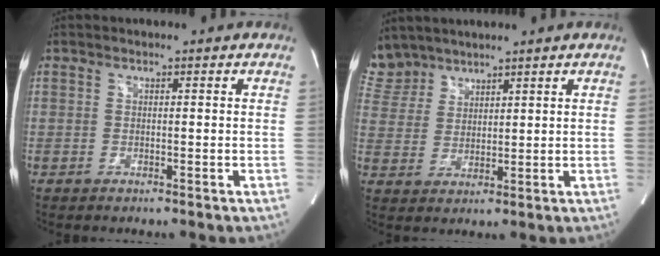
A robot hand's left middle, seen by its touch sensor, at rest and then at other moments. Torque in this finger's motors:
{"motor_torque": [0.57, -0.68, -0.01, -0.03]}